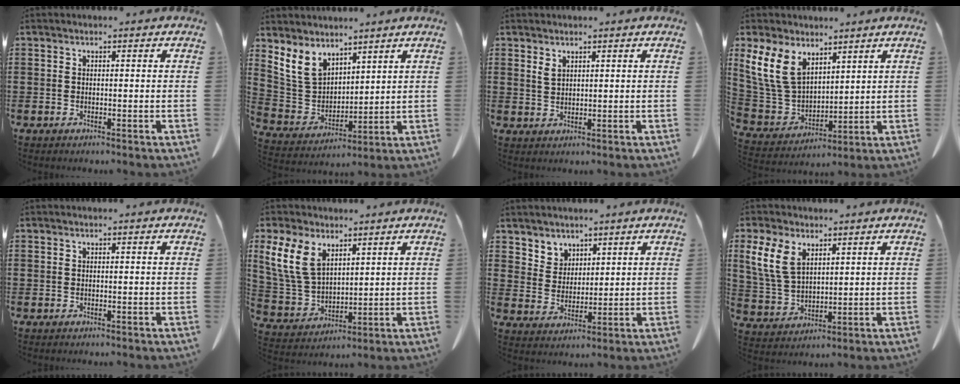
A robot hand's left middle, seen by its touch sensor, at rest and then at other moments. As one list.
[{"total": 7.8, "force": [5.6, 4.5, 3.1], "torque": [-0.090, -0.005, 0.110]}, {"total": 1.8, "force": [1.3, 0.7, 1.0], "torque": [-0.023, 0.003, 0.025]}, {"total": 10.5, "force": [6.0, 6.4, 5.7], "torque": [-0.164, -0.006, 0.114]}, {"total": 0.0}, {"total": 9.5, "force": [5.2, 5.6, 5.6], "torque": [-0.150, 0.002, 0.098]}, {"total": 4.3, "force": [3.4, 2.6, 0.0], "torque": [-0.018, -0.003, 0.066]}, {"total": 7.6, "force": [3.9, 4.6, 4.7], "torque": [-0.122, 0.007, 0.073]}]